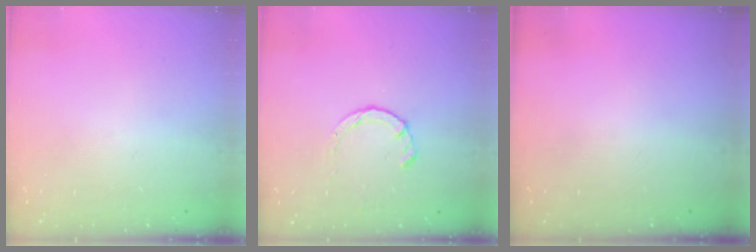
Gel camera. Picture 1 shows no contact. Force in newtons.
{"total": 2.8, "press": 2.8, "slide": 0.4}
{"total": 0.0}